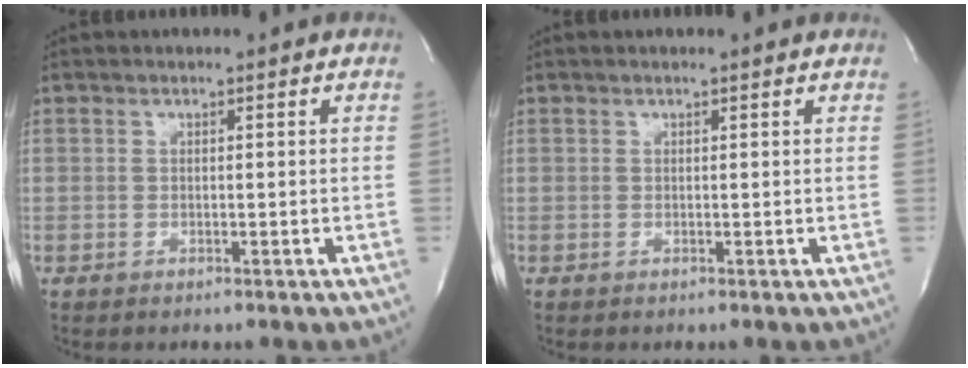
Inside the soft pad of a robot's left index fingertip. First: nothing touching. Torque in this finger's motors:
{"motor_torque": [0.22, -0.01, -0.02, -0.01]}